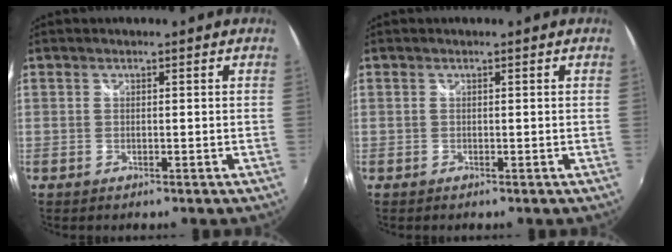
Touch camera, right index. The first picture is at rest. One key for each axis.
{"total": 0.0}